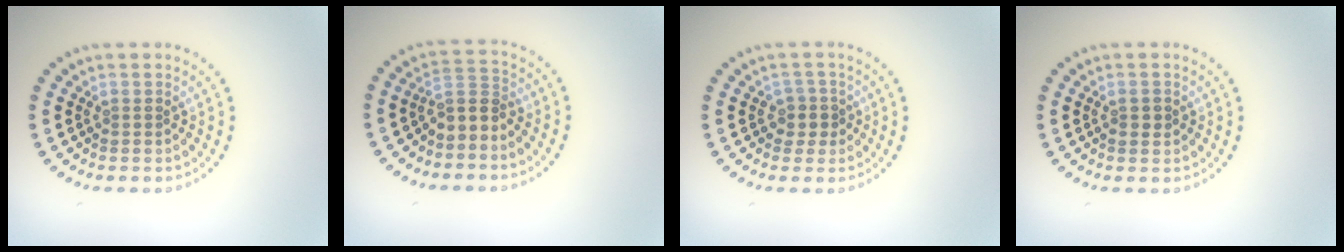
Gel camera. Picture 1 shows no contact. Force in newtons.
{"total": 2.4, "press": 2.0, "slide": 1.4}
{"total": 1.7, "press": 1.5, "slide": 0.9}
{"total": 1.2, "press": 1.2, "slide": 0.1}